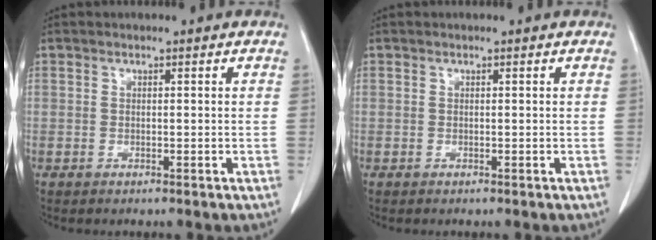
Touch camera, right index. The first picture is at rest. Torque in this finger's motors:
{"motor_torque": [0.00, 0.00, 0.00, -0.01]}